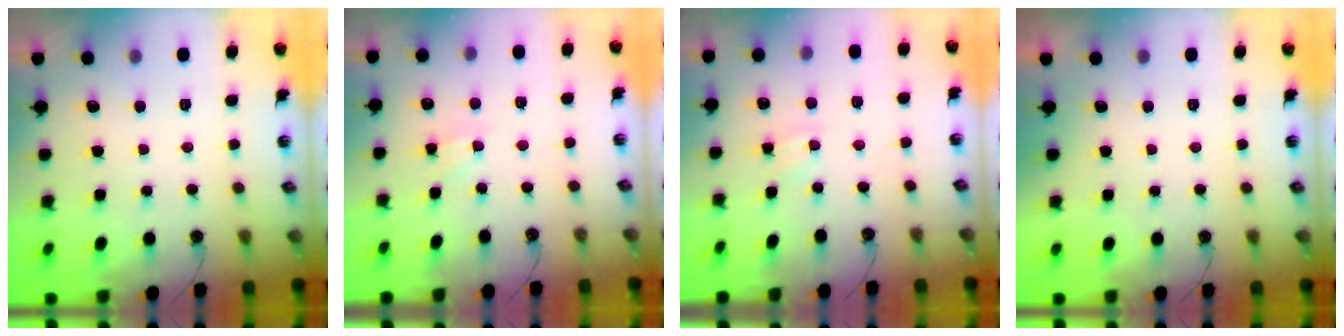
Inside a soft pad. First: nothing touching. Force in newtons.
{"total": 1.3, "press": 1.3, "slide": 0.2}
{"total": 3.0, "press": 2.9, "slide": 0.4}
{"total": 0.0}